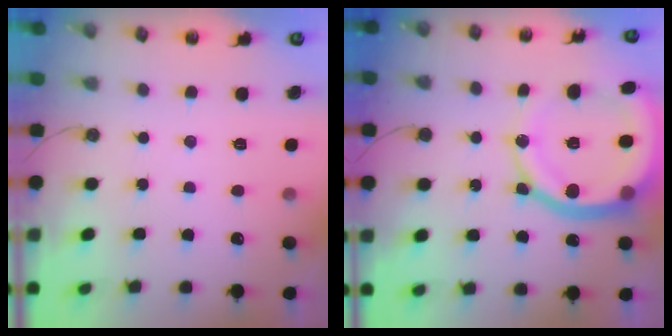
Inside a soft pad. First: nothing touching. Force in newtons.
{"total": 19.8, "press": 19.5, "slide": 3.1}